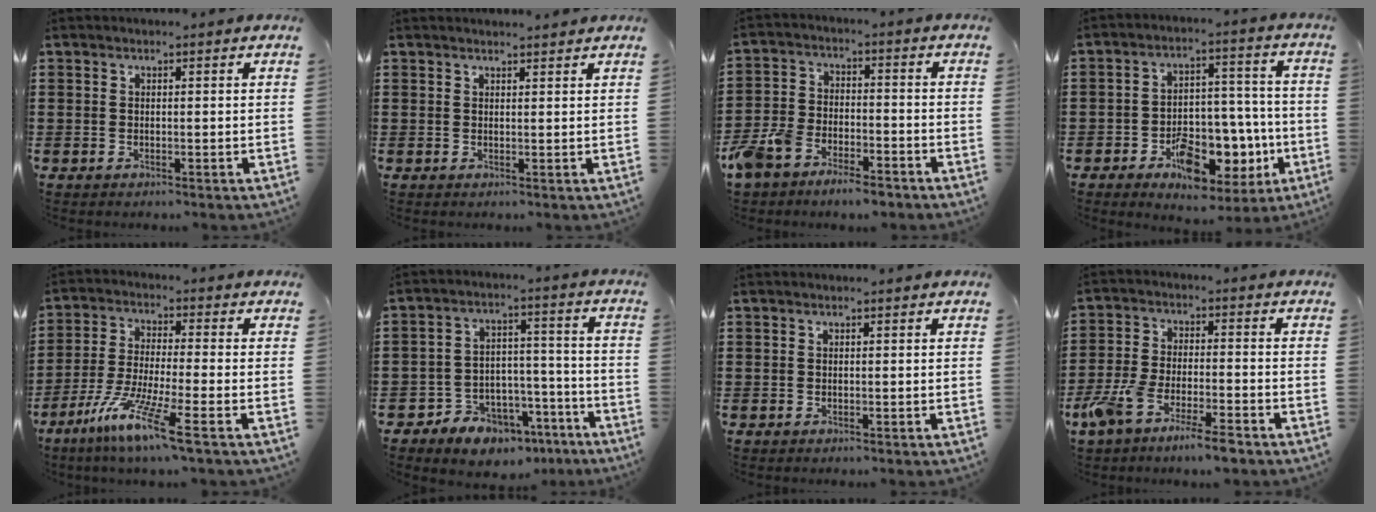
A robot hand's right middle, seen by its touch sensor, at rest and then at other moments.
{"total": 1.2, "force": [1.2, -0.2, -0.1], "torque": [-0.001, -0.003, 0.022]}
{"total": 6.9, "force": [-6.1, 2.1, 2.5], "torque": [-0.078, 0.005, -0.125]}
{"total": 9.1, "force": [-4.2, 5.7, 5.6], "torque": [-0.076, 0.024, -0.069]}
{"total": 9.2, "force": [-6.2, 0.2, 6.8], "torque": [-0.148, -0.014, -0.122]}
{"total": 7.7, "force": [-6.6, 3.7, 1.2], "torque": [-0.018, 0.042, -0.122]}
{"total": 0.0}
{"total": 7.5, "force": [-5.6, 1.2, 4.8], "torque": [-0.116, -0.010, -0.109]}